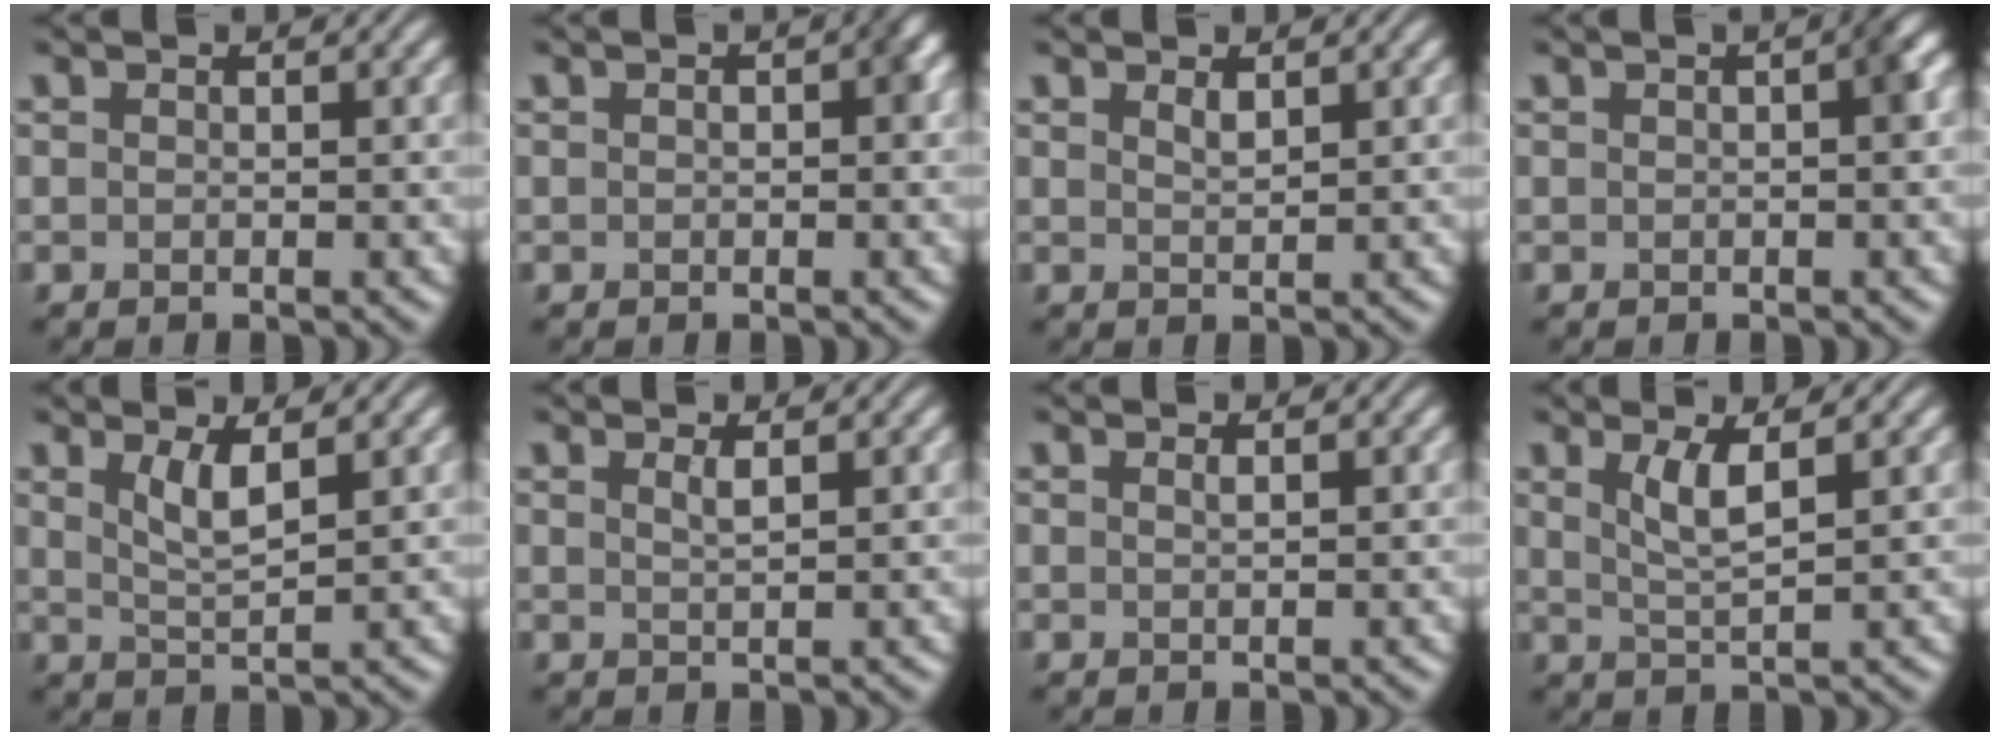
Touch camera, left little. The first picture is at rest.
{"total": 1.5, "force": [0.1, 0.7, 1.3], "torque": [-0.017, 0.003, 0.001]}
{"total": 1.0, "force": [0.8, 0.3, 0.6], "torque": [-0.014, -0.001, 0.015]}
{"total": 1.7, "force": [0.2, 0.2, 1.7], "torque": [-0.023, 0.010, 0.005]}
{"total": 2.7, "force": [1.3, 0.6, 2.2], "torque": [-0.043, -0.006, 0.027]}
{"total": 1.2, "force": [0.6, 0.3, 1.0], "torque": [-0.013, 0.000, 0.009]}
{"total": 0.6, "force": [0.3, 0.2, 0.5], "torque": [-0.006, 0.002, 0.005]}
{"total": 2.9, "force": [1.2, 0.6, 2.6], "torque": [-0.054, -0.005, 0.027]}